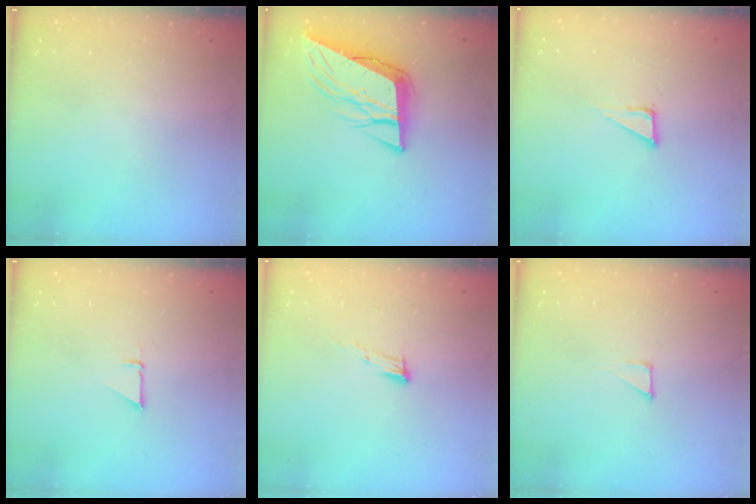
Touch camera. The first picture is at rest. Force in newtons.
{"total": 11.8, "press": 11.2, "slide": 3.6}
{"total": 6.4, "press": 6.4, "slide": 0.4}
{"total": 1.9, "press": 1.9, "slide": 0.0}
{"total": 7.7, "press": 7.6, "slide": 1.2}
{"total": 1.2, "press": 1.2, "slide": 0.0}